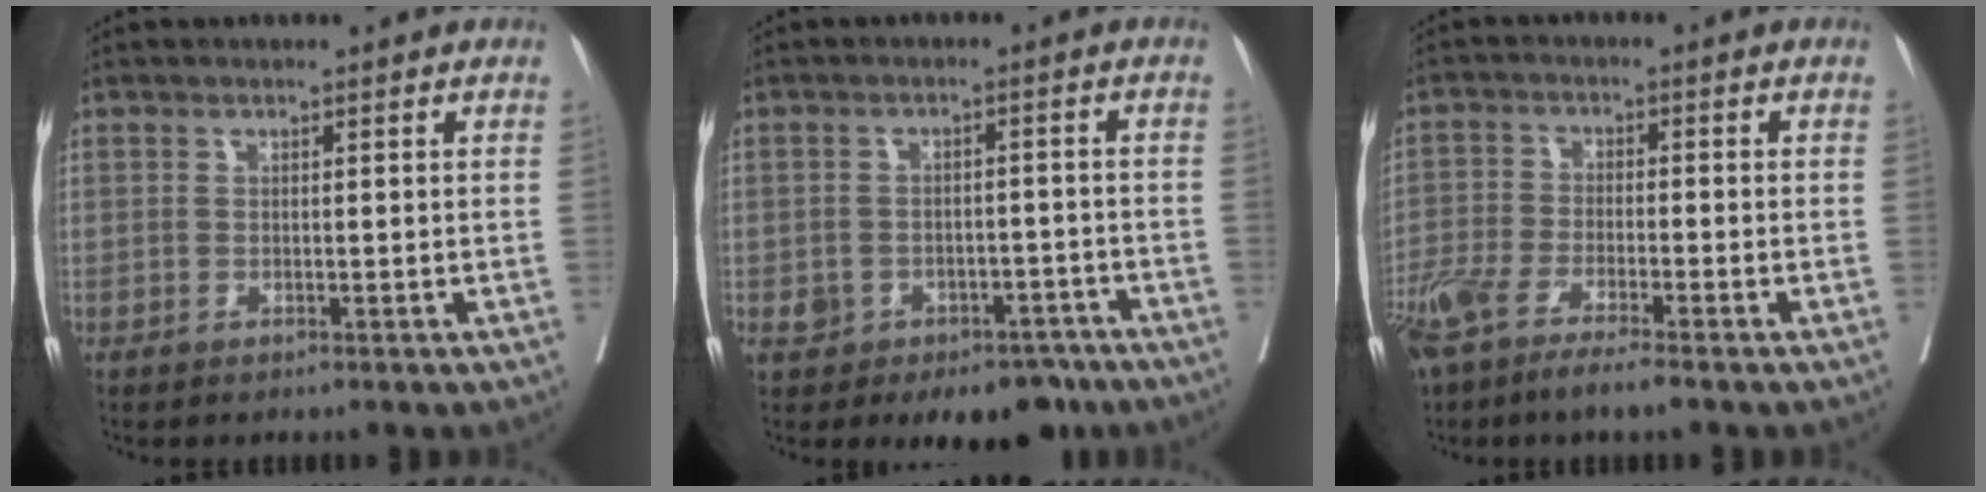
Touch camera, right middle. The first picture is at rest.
{"total": 7.7, "force": [-4.8, 5.1, 3.1], "torque": [-0.025, 0.024, -0.058]}
{"total": 8.8, "force": [-6.4, 1.3, 5.9], "torque": [-0.112, -0.013, -0.116]}